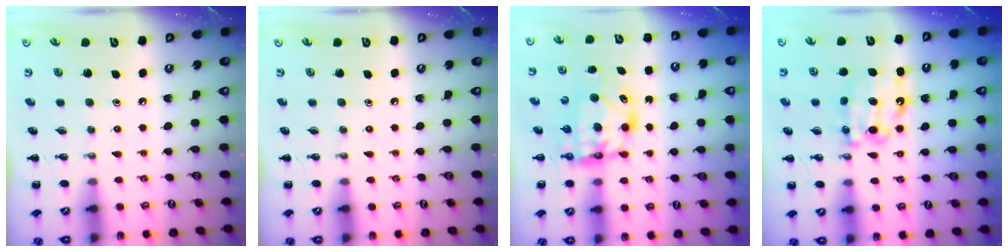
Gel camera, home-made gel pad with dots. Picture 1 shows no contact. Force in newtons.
{"total": 0.0}
{"total": 6.4, "press": 6.3, "slide": 0.7}
{"total": 10.0, "press": 10.0, "slide": 0.8}